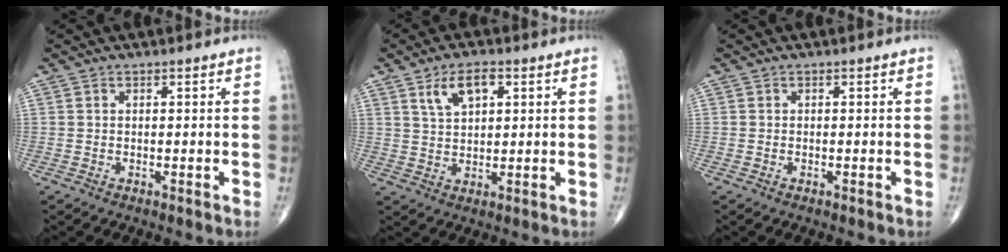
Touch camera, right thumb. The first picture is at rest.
{"total": 6.4, "force": [2.9, 3.2, 4.7], "torque": [-0.079, -0.004, 0.056]}
{"total": 0.0}